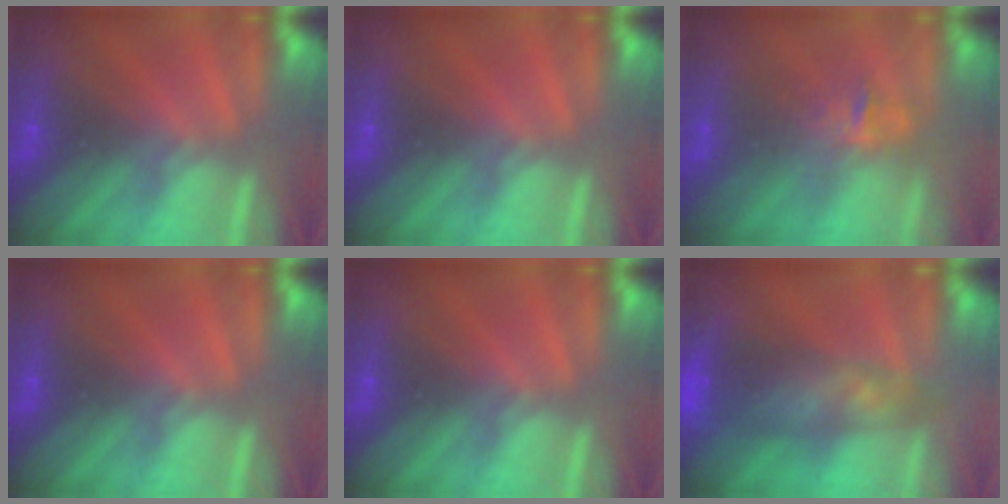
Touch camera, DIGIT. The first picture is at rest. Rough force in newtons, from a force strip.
{"total": 0.0}
{"total": 2.8}
{"total": 0.0}
{"total": 0.0}
{"total": 8.2}